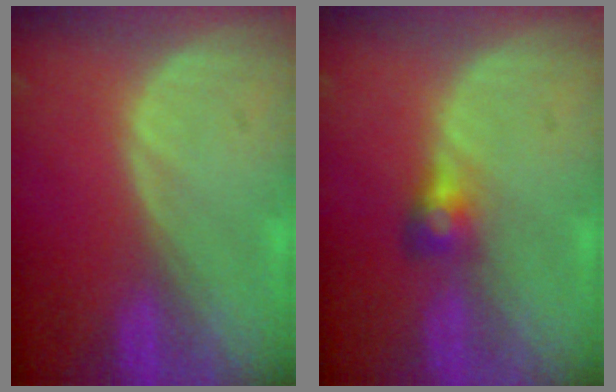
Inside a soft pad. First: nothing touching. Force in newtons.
{"total": 2.8, "press": 2.7, "slide": 0.9}